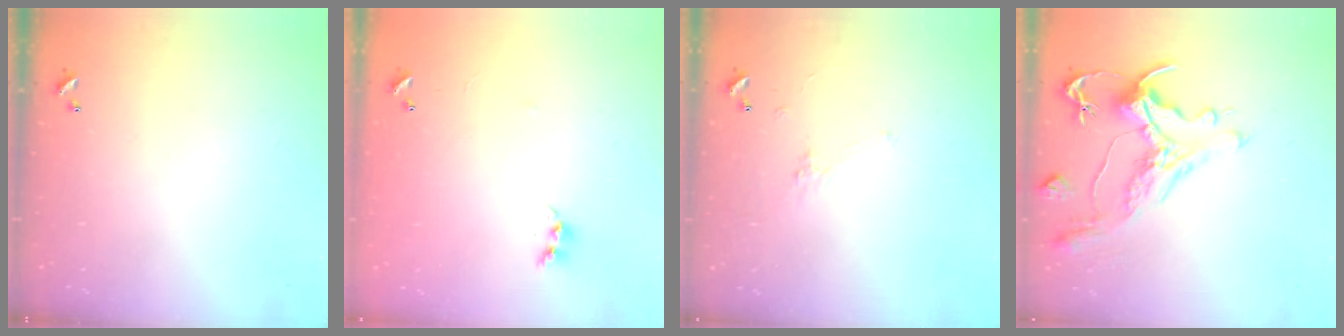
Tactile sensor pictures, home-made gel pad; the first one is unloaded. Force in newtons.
{"total": 6.8, "press": 6.8, "slide": 0.2}
{"total": 1.3, "press": 1.3, "slide": 0.3}
{"total": 2.4, "press": 1.9, "slide": 1.4}